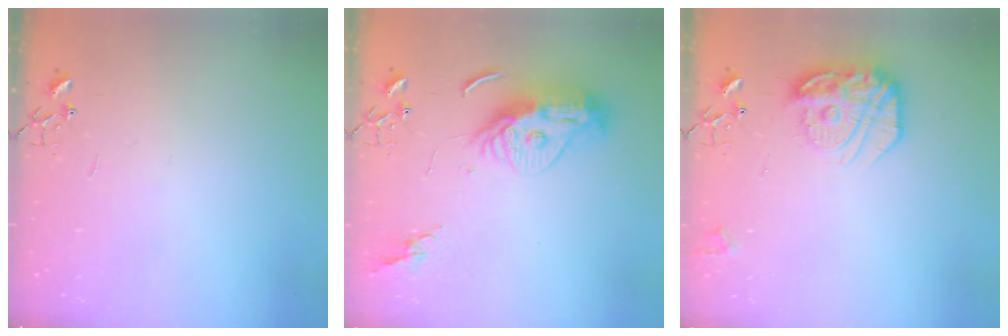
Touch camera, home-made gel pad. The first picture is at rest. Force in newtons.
{"total": 13.5, "press": 13.4, "slide": 1.5}
{"total": 18.7, "press": 18.6, "slide": 1.6}